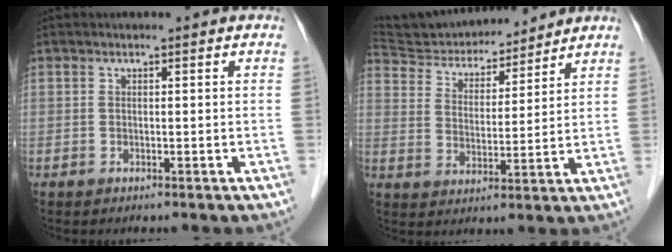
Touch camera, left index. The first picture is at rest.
{"total": 15.3, "force": [14.4, 4.0, 3.4], "torque": [-0.061, 0.013, 0.242]}